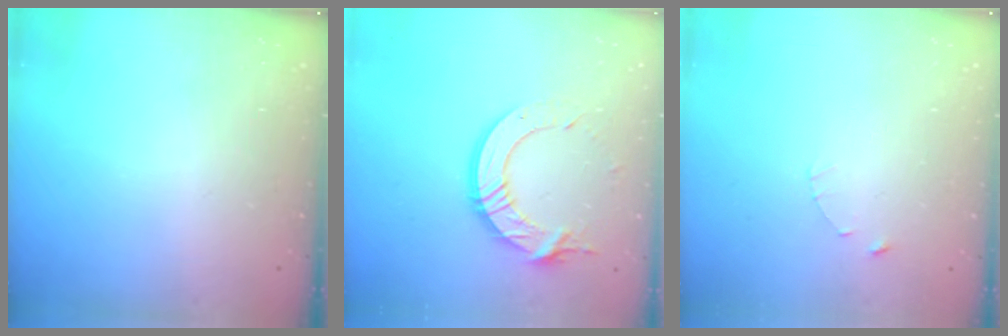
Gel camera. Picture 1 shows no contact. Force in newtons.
{"total": 13.5, "press": 13.5, "slide": 1.4}
{"total": 1.0, "press": 1.0, "slide": 0.2}